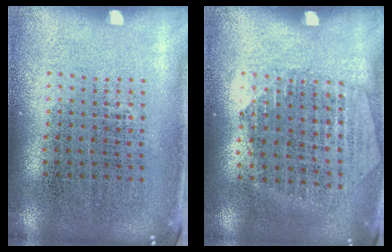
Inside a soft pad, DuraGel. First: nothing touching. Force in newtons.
{"total": 1.3, "press": 1.2, "slide": 0.5}